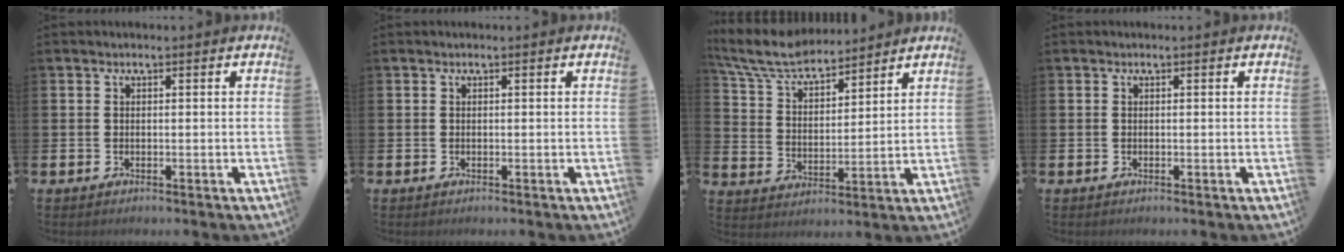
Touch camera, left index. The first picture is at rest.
{"total": 0.0}
{"total": 7.6, "force": [7.0, 1.9, 2.4], "torque": [-0.081, -0.036, 0.125]}
{"total": 0.0}